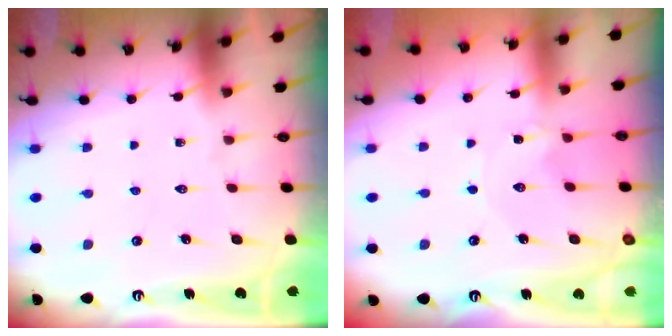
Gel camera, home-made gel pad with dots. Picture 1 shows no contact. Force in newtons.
{"total": 0.0}